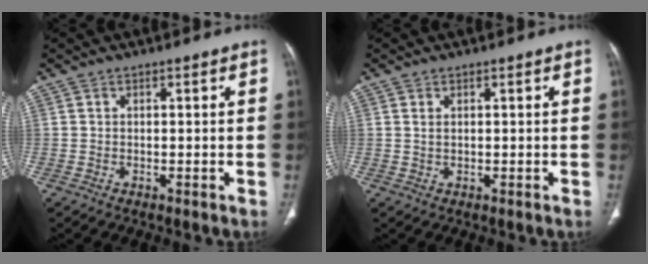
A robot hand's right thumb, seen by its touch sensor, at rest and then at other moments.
{"total": 1.0, "force": [0.5, 0.5, 0.8], "torque": [-0.019, 0.002, 0.015]}